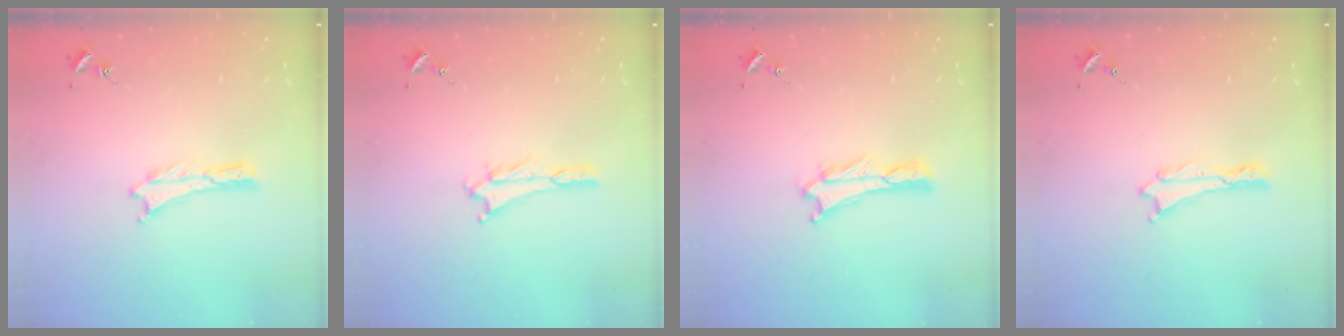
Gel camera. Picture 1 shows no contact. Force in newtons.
{"total": 1.8, "press": 1.8, "slide": 0.1}
{"total": 0.9, "press": 0.9, "slide": 0.2}
{"total": 0.0}